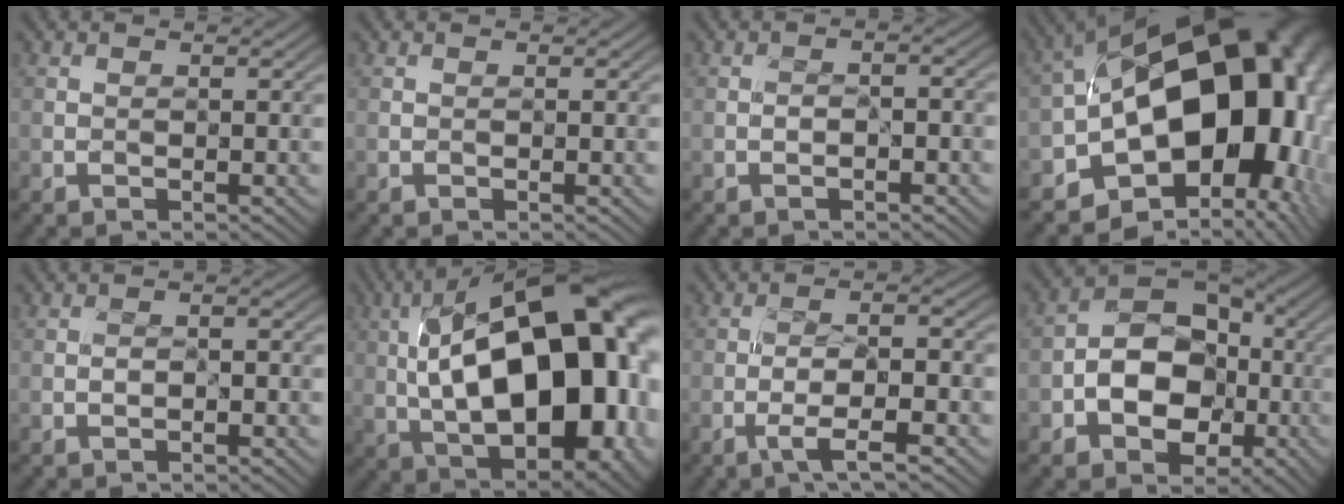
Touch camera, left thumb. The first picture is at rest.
{"total": 0.0}
{"total": 1.4, "force": [-1.0, 0.2, 1.0], "torque": [-0.017, 0.000, -0.021]}
{"total": 20.1, "force": [-2.6, 13.3, 14.9], "torque": [-0.217, -0.047, -0.014]}
{"total": 1.1, "force": [-0.9, 0.1, 0.7], "torque": [-0.011, -0.001, -0.017]}
{"total": 22.1, "force": [2.0, 10.6, 19.3], "torque": [-0.319, 0.010, 0.021]}
{"total": 6.1, "force": [-3.5, 0.7, 4.9], "torque": [-0.082, 0.005, -0.058]}
{"total": 10.1, "force": [-2.4, 7.3, 6.5], "torque": [-0.104, -0.008, -0.053]}